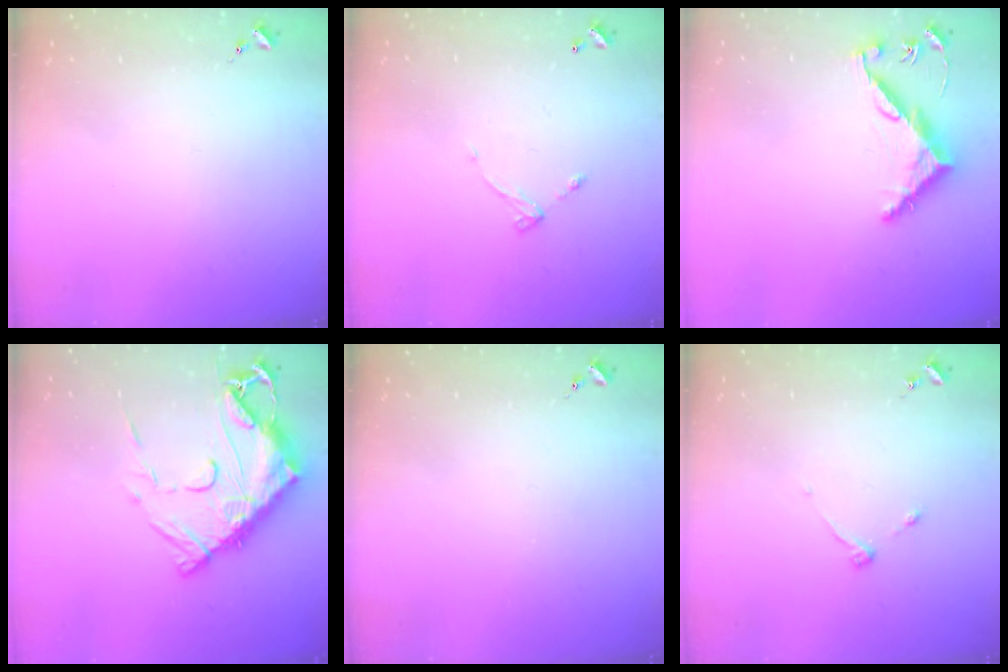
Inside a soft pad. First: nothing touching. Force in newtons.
{"total": 5.7, "press": 5.7, "slide": 0.5}
{"total": 7.5, "press": 7.5, "slide": 0.5}
{"total": 19.3, "press": 19.2, "slide": 1.9}
{"total": 0.0}
{"total": 3.7, "press": 3.6, "slide": 0.6}